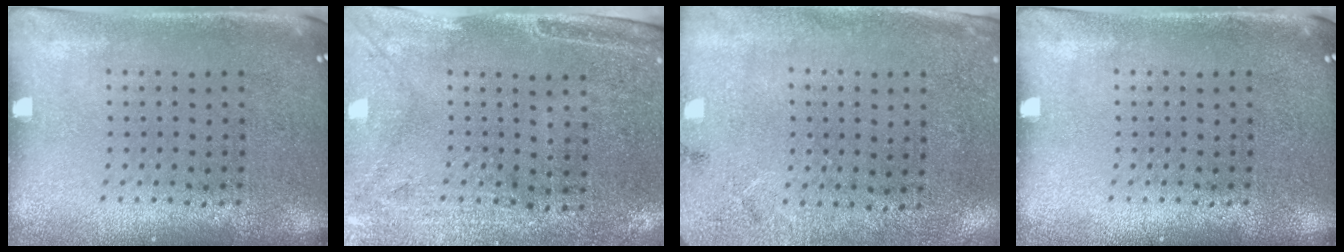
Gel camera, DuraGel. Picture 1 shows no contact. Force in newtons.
{"total": 2.9, "press": 2.4, "slide": 1.5}
{"total": 2.7, "press": 2.2, "slide": 1.7}
{"total": 0.0}